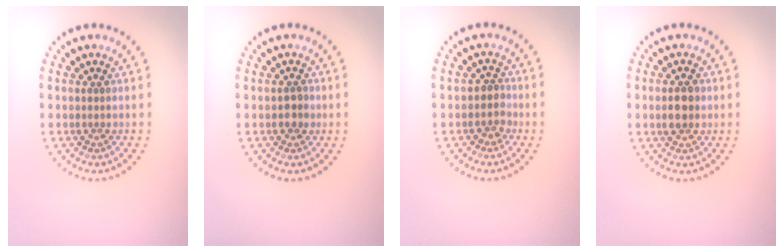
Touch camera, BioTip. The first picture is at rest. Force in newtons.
{"total": 1.3, "press": 1.3, "slide": 0.5}
{"total": 1.7, "press": 1.3, "slide": 1.1}
{"total": 2.9, "press": 2.9, "slide": 0.1}